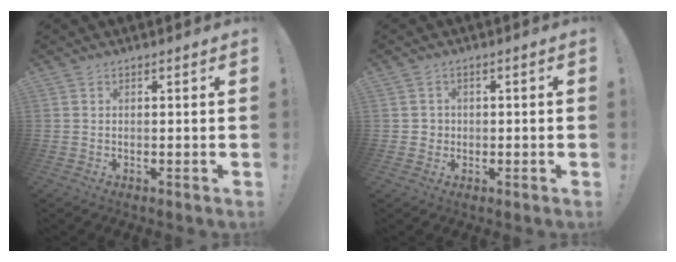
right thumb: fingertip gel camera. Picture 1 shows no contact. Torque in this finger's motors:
{"motor_torque": [-0.06, 0.15, -0.14, 0.05, 0.00]}